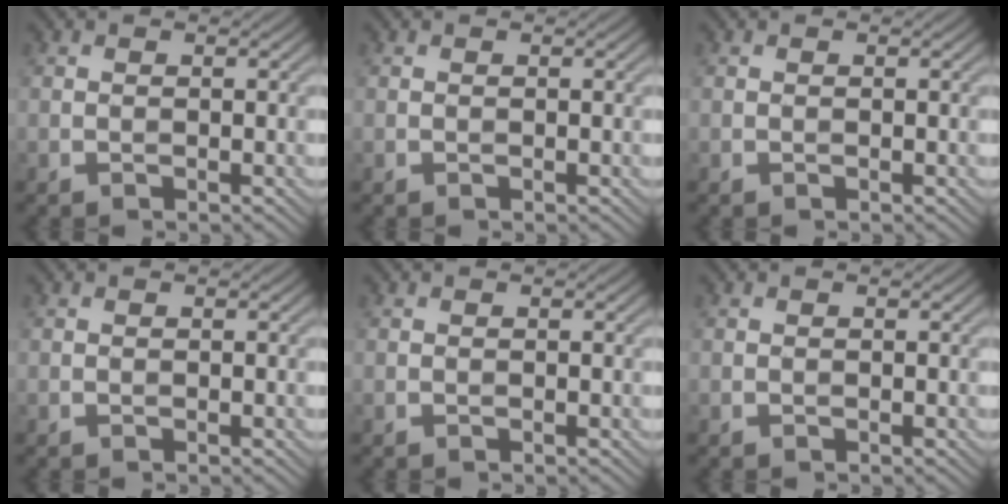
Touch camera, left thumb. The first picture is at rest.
{"total": 0.0}
{"total": 0.0}
{"total": 0.0}
{"total": 0.0}
{"total": 0.0}